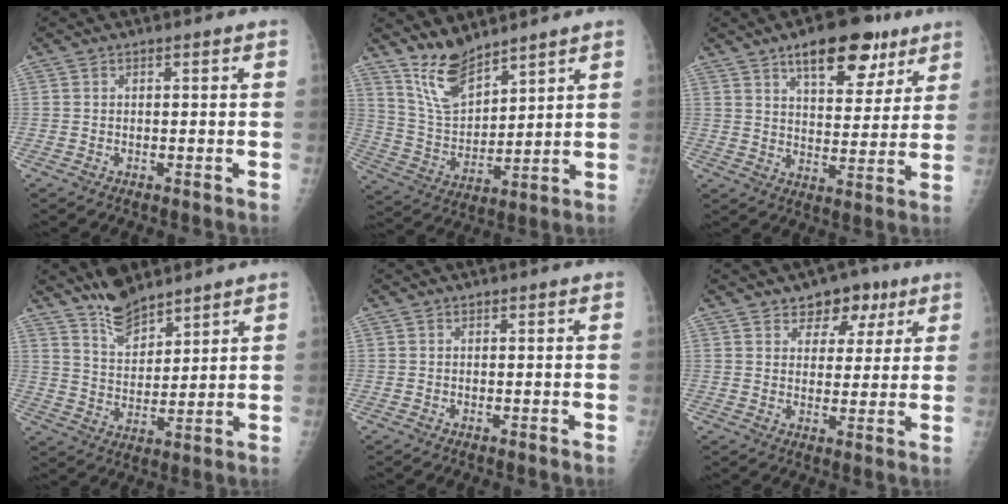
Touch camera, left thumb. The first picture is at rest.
{"total": 9.2, "force": [7.8, 3.1, 3.8], "torque": [-0.057, -0.058, 0.168]}
{"total": 14.8, "force": [9.0, 6.8, 9.6], "torque": [-0.093, -0.034, 0.133]}
{"total": 8.1, "force": [6.9, 2.8, 3.0], "torque": [-0.034, -0.050, 0.136]}
{"total": 0.0}
{"total": 7.3, "force": [4.4, 5.1, 3.0], "torque": [-0.002, -0.014, 0.062]}